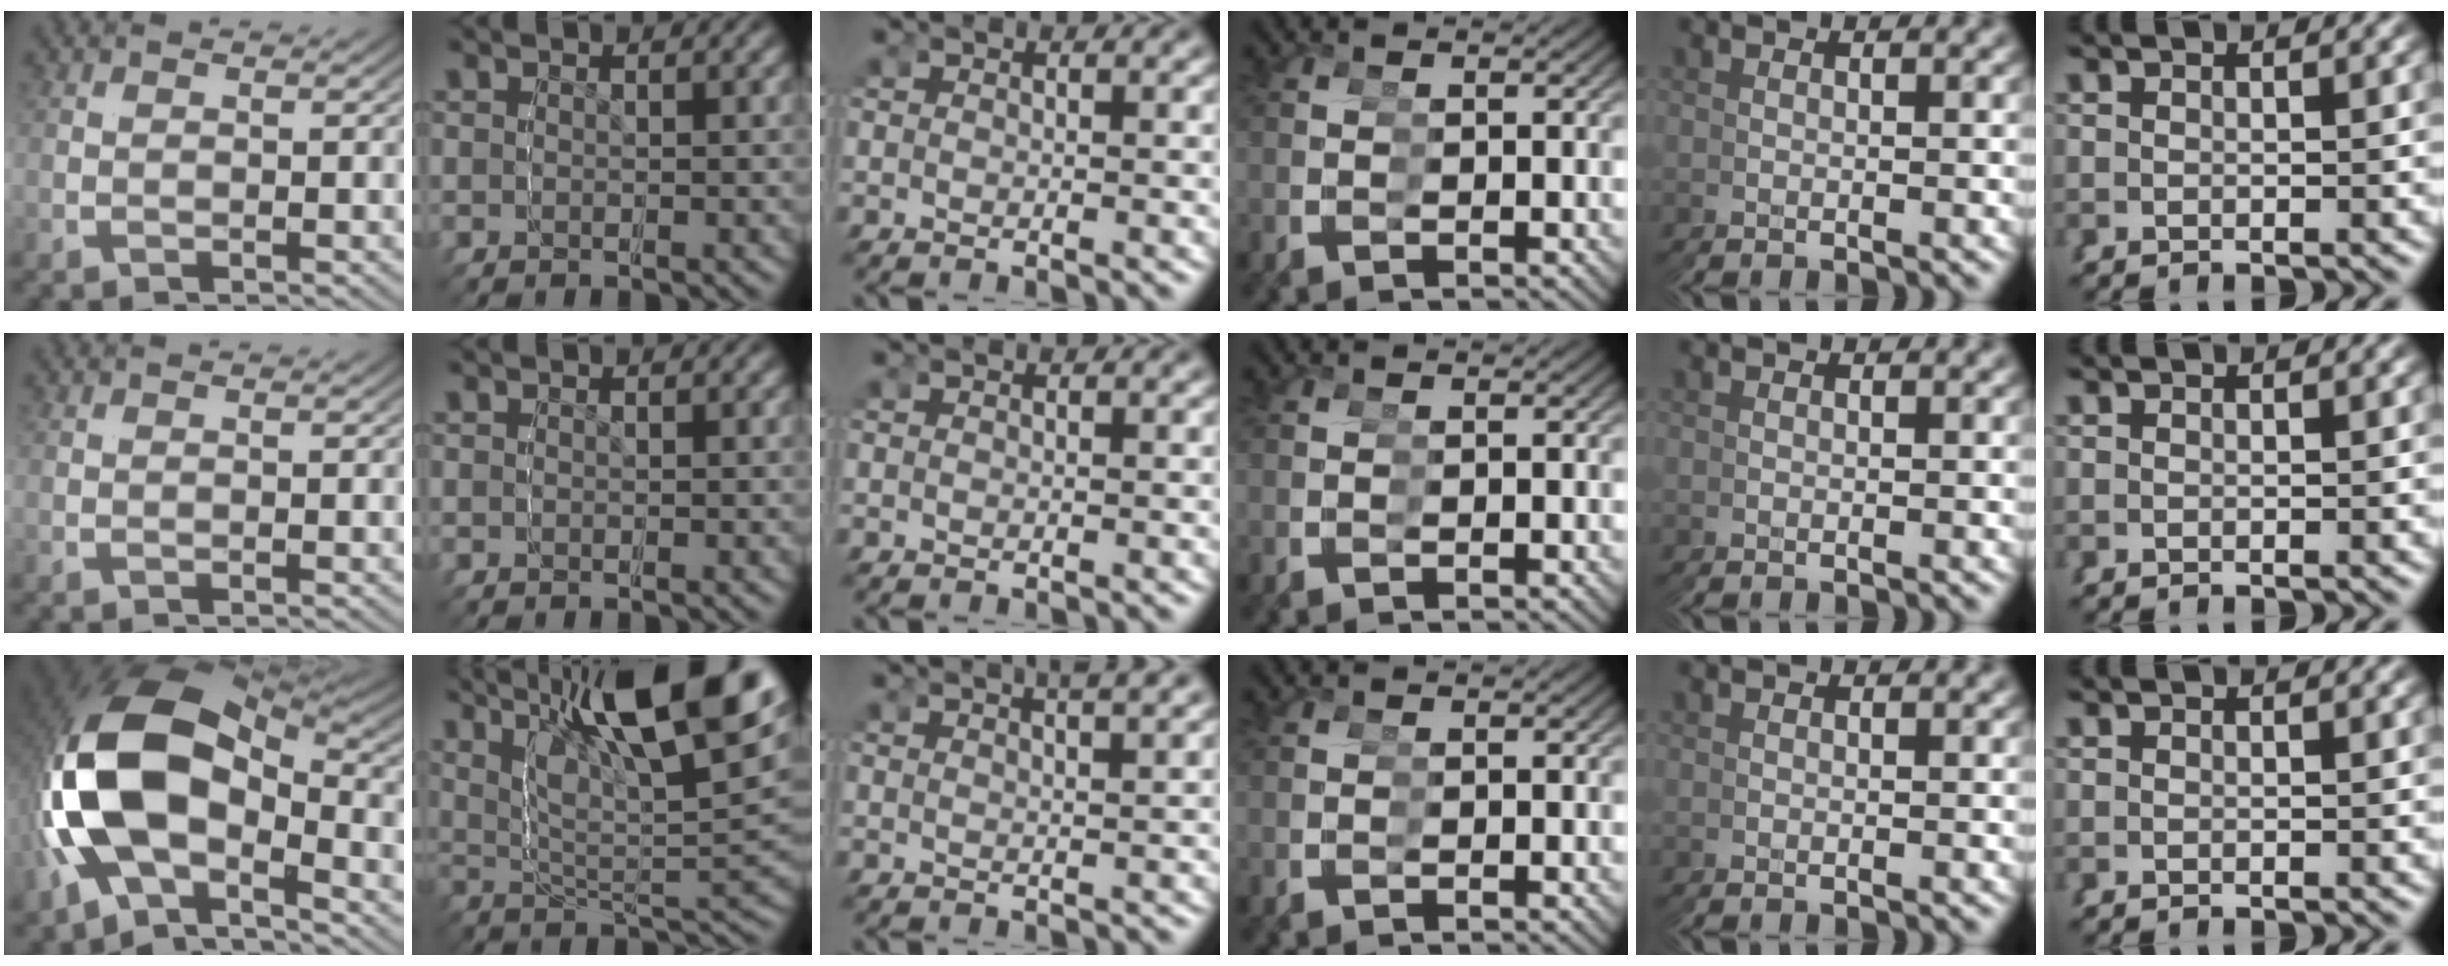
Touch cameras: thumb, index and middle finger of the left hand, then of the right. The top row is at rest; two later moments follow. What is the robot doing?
{"motion": "grasp_and_lifting", "object": "glue stick"}